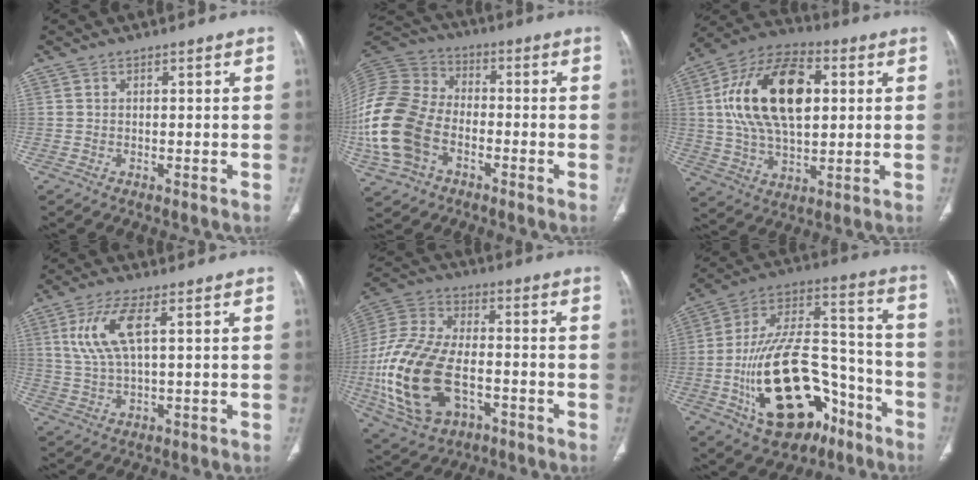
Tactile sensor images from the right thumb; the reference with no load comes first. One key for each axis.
{"total": 21.4, "fx": -5.9, "fy": 15.1, "fz": 14.0, "tx": -0.326, "ty": 0.031, "tz": -0.110}
{"total": 22.0, "fx": 4.2, "fy": 12.3, "fz": 17.8, "tx": -0.309, "ty": 0.009, "tz": 0.068}
{"total": 8.6, "fx": 2.8, "fy": 2.6, "fz": 7.7, "tx": -0.183, "ty": -0.001, "tz": 0.062}
{"total": 22.8, "fx": -5.6, "fy": 13.7, "fz": 17.3, "tx": -0.375, "ty": 0.014, "tz": -0.090}
{"total": 26.7, "fx": -10.6, "fy": 14.7, "fz": 19.6, "tx": -0.350, "ty": 0.072, "tz": -0.161}